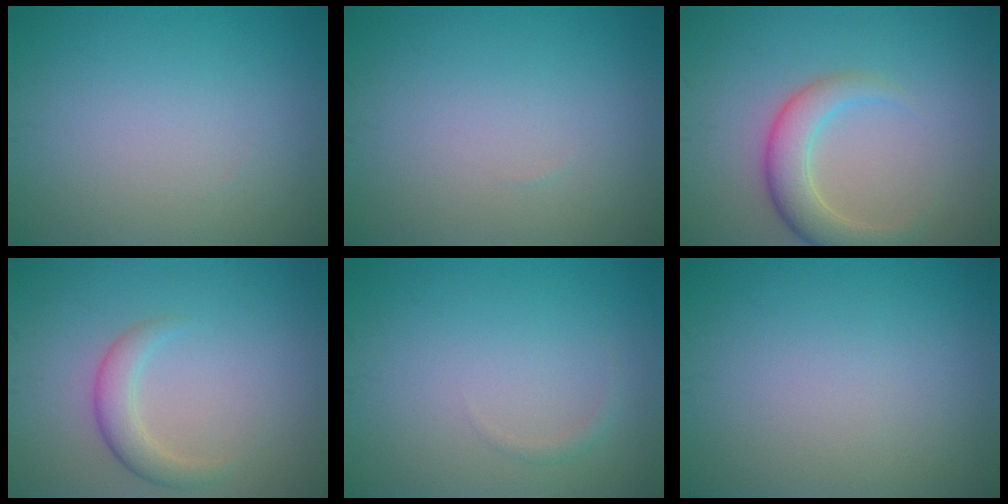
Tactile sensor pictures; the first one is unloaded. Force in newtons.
{"total": 0.0}
{"total": 4.0, "press": 4.0, "slide": 0.3}
{"total": 2.4, "press": 2.4, "slide": 0.1}
{"total": 0.7, "press": 0.7, "slide": 0.0}
{"total": 0.0}